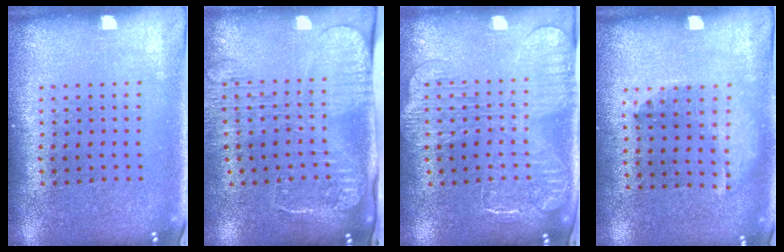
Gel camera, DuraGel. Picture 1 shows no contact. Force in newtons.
{"total": 2.7, "press": 2.1, "slide": 1.7}
{"total": 2.3, "press": 2.0, "slide": 1.3}
{"total": 1.3, "press": 0.8, "slide": 1.0}